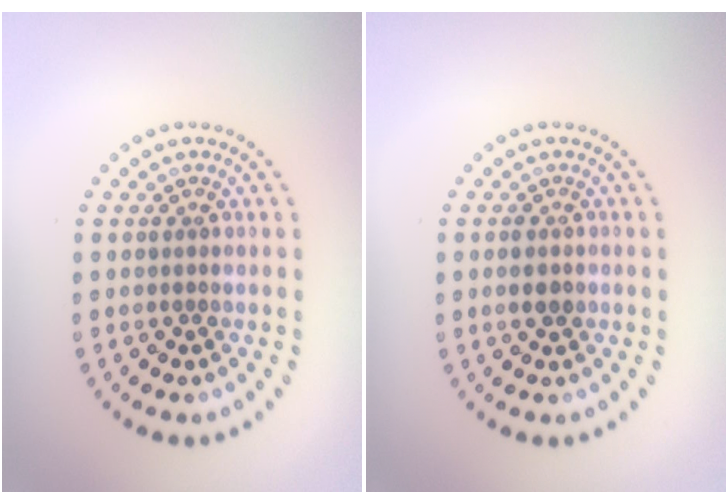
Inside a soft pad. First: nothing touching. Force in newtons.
{"total": 1.2, "press": 1.2, "slide": 0.1}